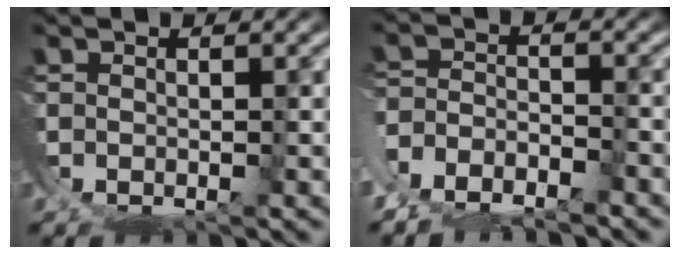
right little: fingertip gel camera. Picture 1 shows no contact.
{"total": 4.0, "force": [-2.8, 2.3, 1.7], "torque": [-0.021, -0.004, -0.053]}